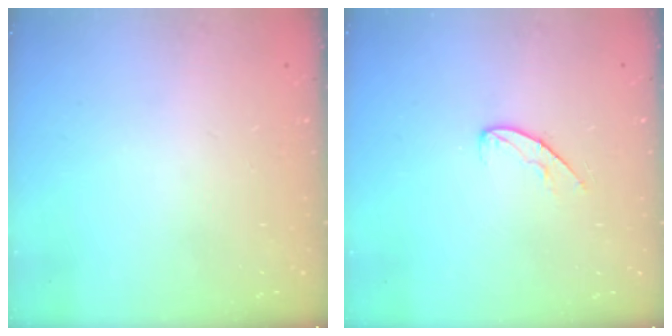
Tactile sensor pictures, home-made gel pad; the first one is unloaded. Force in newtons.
{"total": 5.7, "press": 5.7, "slide": 0.5}